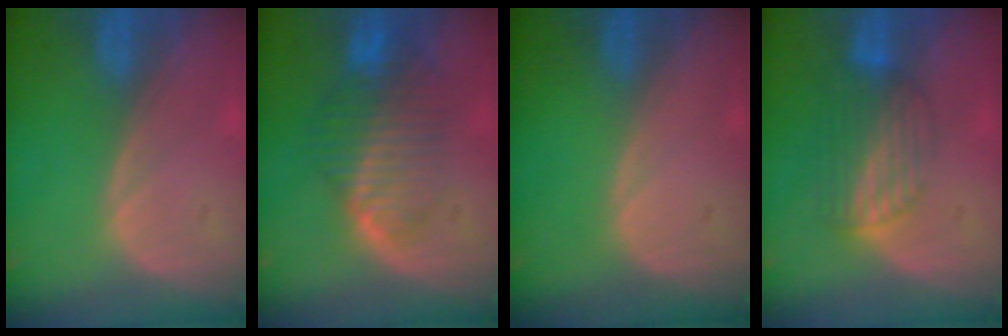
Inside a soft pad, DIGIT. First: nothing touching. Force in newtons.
{"total": 8.4, "press": 7.3, "slide": 4.1}
{"total": 0.0}
{"total": 6.9, "press": 5.8, "slide": 3.8}